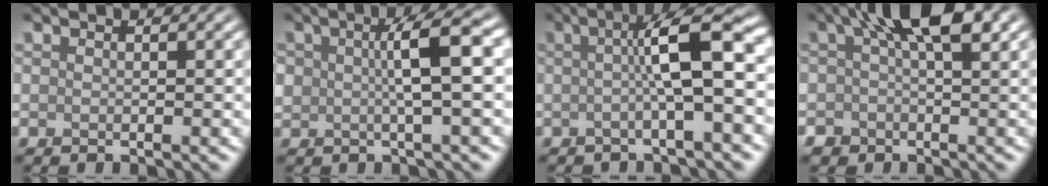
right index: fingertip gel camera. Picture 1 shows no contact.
{"total": 4.6, "force": [0.6, 1.0, 4.4], "torque": [-0.076, 0.013, 0.010]}
{"total": 6.6, "force": [0.1, 1.2, 6.5], "torque": [-0.099, 0.019, -0.009]}
{"total": 6.1, "force": [1.0, 3.5, 4.8], "torque": [-0.071, 0.009, 0.003]}